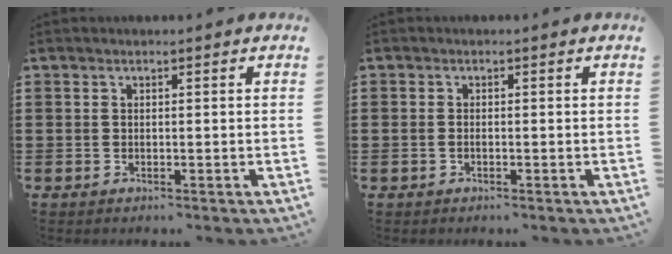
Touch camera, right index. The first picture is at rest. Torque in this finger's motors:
{"motor_torque": [-0.15, 0.29, 0.00, -0.01]}